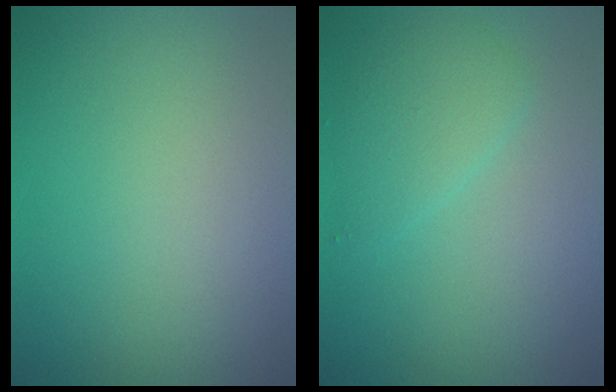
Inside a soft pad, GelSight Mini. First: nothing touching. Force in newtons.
{"total": 2.0, "press": 2.0, "slide": 0.1}